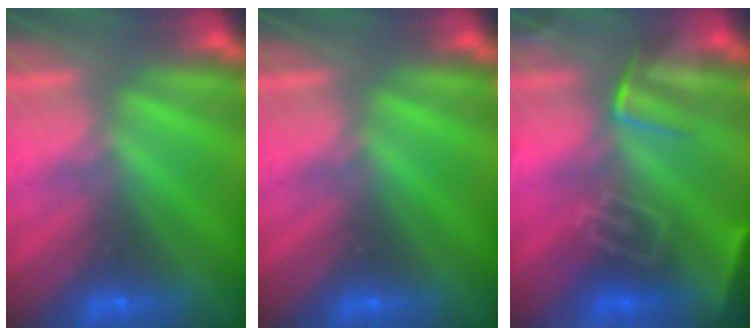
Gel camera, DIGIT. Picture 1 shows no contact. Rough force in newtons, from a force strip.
{"total": 0.0}
{"total": 8.1}